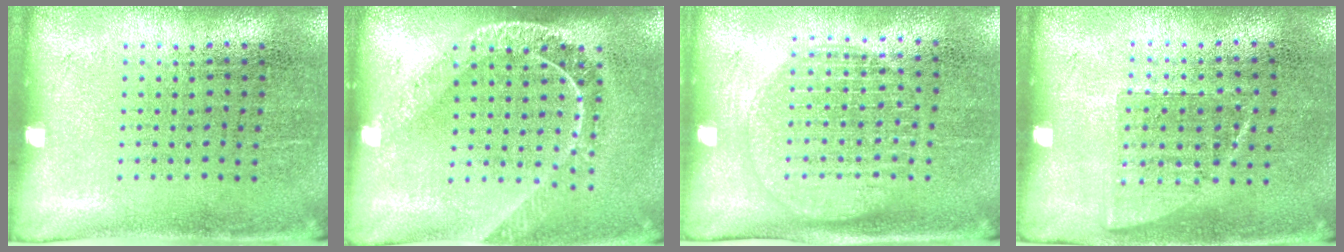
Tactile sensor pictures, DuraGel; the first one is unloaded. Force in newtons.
{"total": 1.8, "press": 1.5, "slide": 1.0}
{"total": 1.6, "press": 1.4, "slide": 0.7}
{"total": 0.7, "press": 0.6, "slide": 0.4}